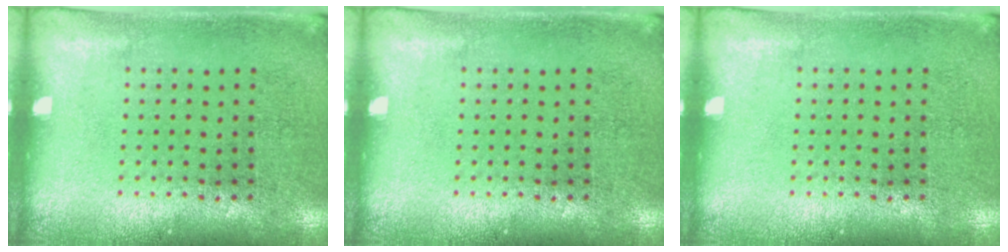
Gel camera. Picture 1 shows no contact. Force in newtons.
{"total": 0.0}
{"total": 0.0}